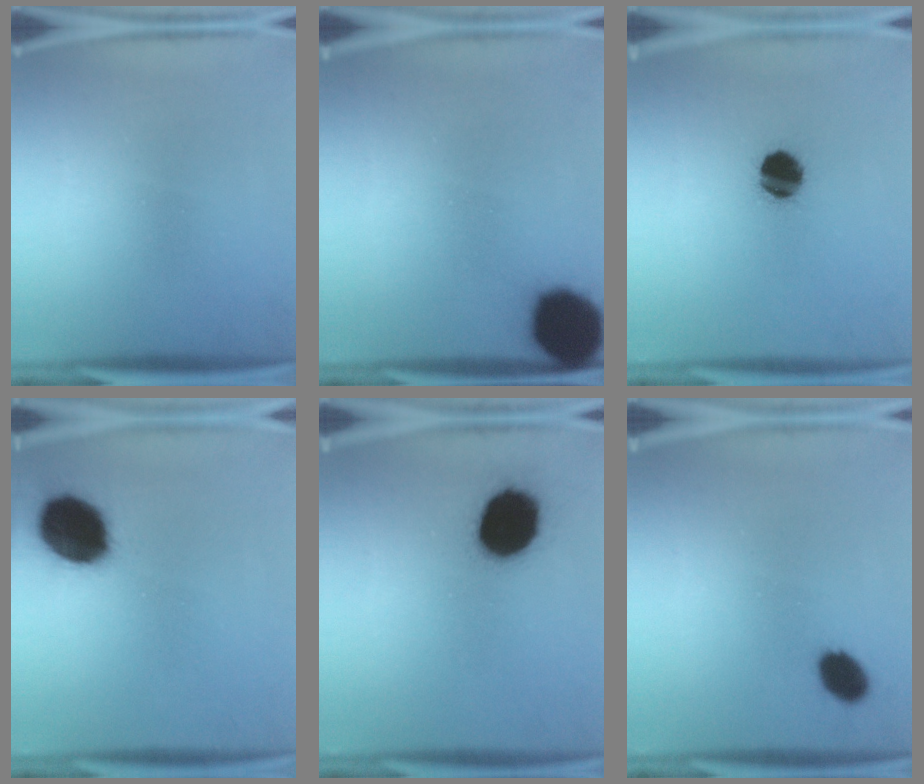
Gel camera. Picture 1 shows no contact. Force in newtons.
{"total": 16.8}
{"total": 9.4}
{"total": 16.0}
{"total": 16.6}
{"total": 5.5}